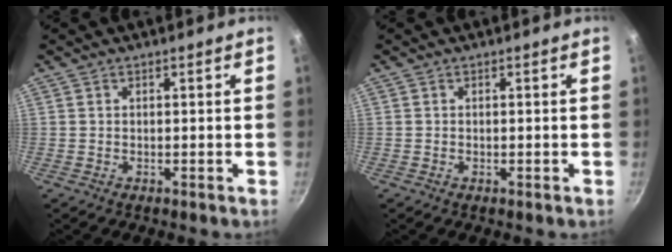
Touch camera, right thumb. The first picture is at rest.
{"total": 0.0}